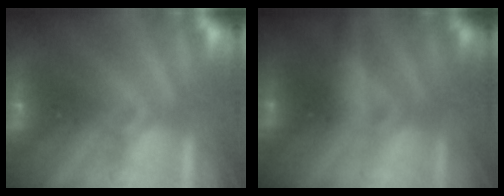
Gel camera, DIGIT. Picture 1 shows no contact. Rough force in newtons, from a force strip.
{"total": 2.9}